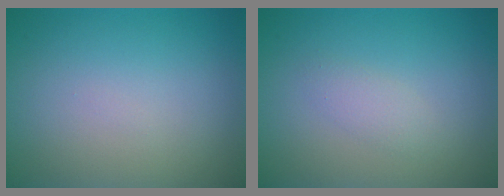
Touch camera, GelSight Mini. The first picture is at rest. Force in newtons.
{"total": 1.4, "press": 1.4, "slide": 0.0}